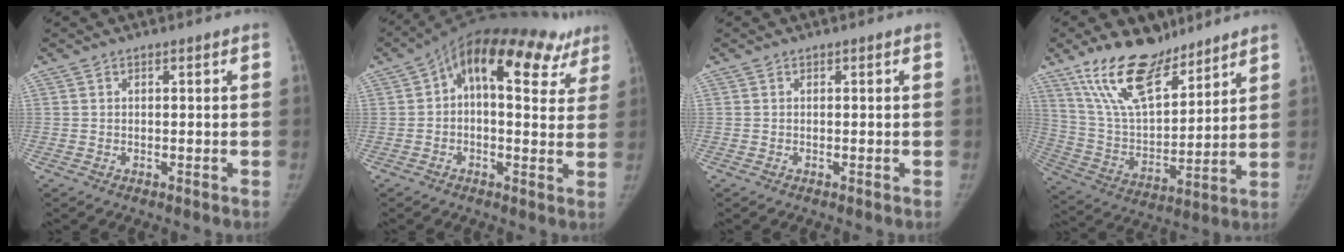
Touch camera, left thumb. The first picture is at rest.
{"total": 20.0, "force": [10.0, 10.0, 14.2], "torque": [-0.175, 0.026, 0.136]}
{"total": 0.0}
{"total": 18.2, "force": [13.2, 7.6, 10.0], "torque": [-0.146, -0.068, 0.250]}